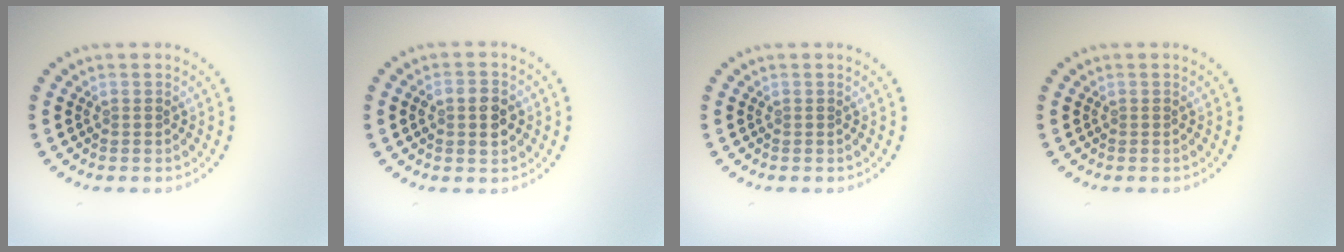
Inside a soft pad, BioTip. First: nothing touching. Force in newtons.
{"total": 3.5, "press": 3.5, "slide": 0.3}
{"total": 0.0}
{"total": 0.0}